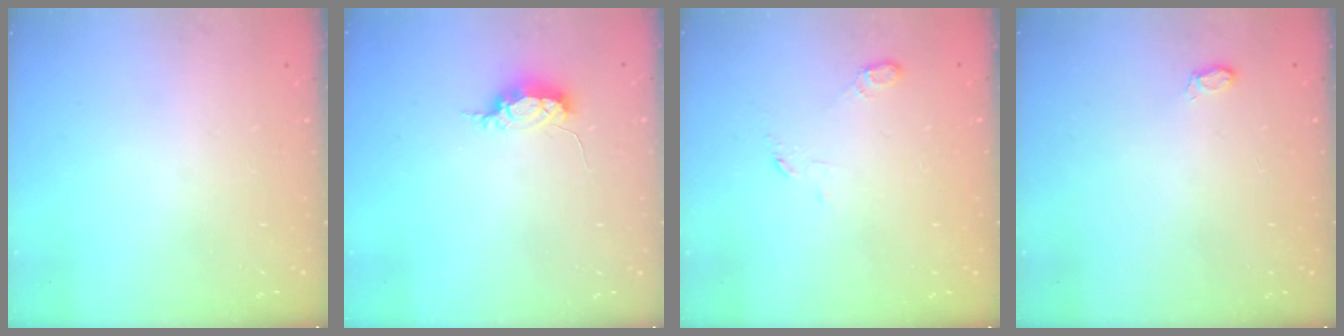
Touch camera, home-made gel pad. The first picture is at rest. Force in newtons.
{"total": 4.8, "press": 4.7, "slide": 0.9}
{"total": 3.2, "press": 3.1, "slide": 0.7}
{"total": 4.5, "press": 4.5, "slide": 0.6}